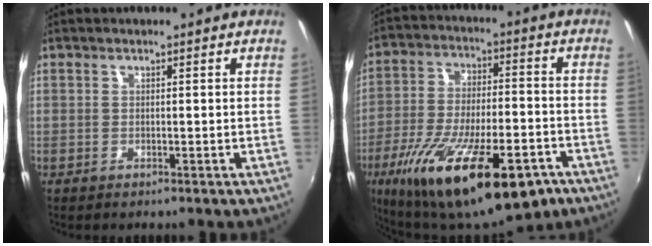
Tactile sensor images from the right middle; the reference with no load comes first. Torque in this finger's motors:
{"motor_torque": [1.32, -0.82, 1.05, 0.21]}